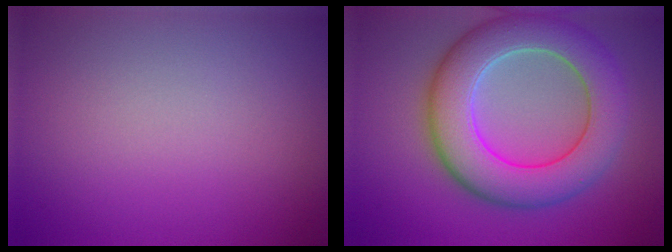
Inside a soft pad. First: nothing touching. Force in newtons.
{"total": 8.9, "press": 8.9, "slide": 0.6}